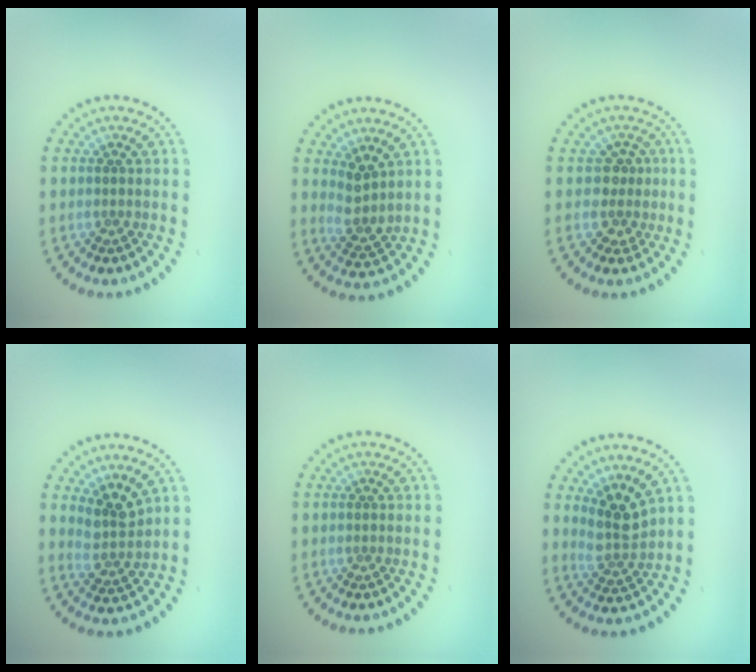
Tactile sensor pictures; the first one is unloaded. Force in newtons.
{"total": 2.5, "press": 2.0, "slide": 1.6}
{"total": 2.2, "press": 1.7, "slide": 1.4}
{"total": 2.7, "press": 2.0, "slide": 1.9}
{"total": 0.0}
{"total": 2.9, "press": 2.4, "slide": 1.6}